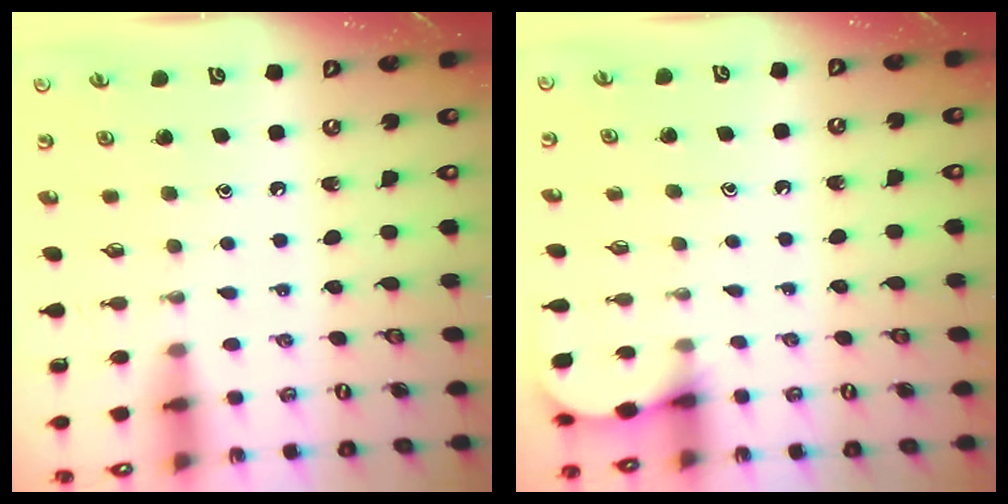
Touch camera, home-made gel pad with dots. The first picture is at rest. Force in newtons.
{"total": 2.9, "press": 2.9, "slide": 0.3}